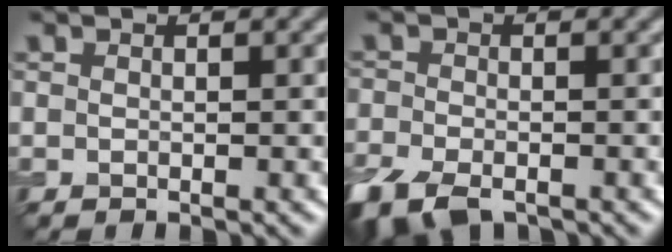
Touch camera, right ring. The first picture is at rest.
{"total": 6.4, "force": [-4.4, 3.1, 3.5], "torque": [-0.075, -0.032, -0.081]}